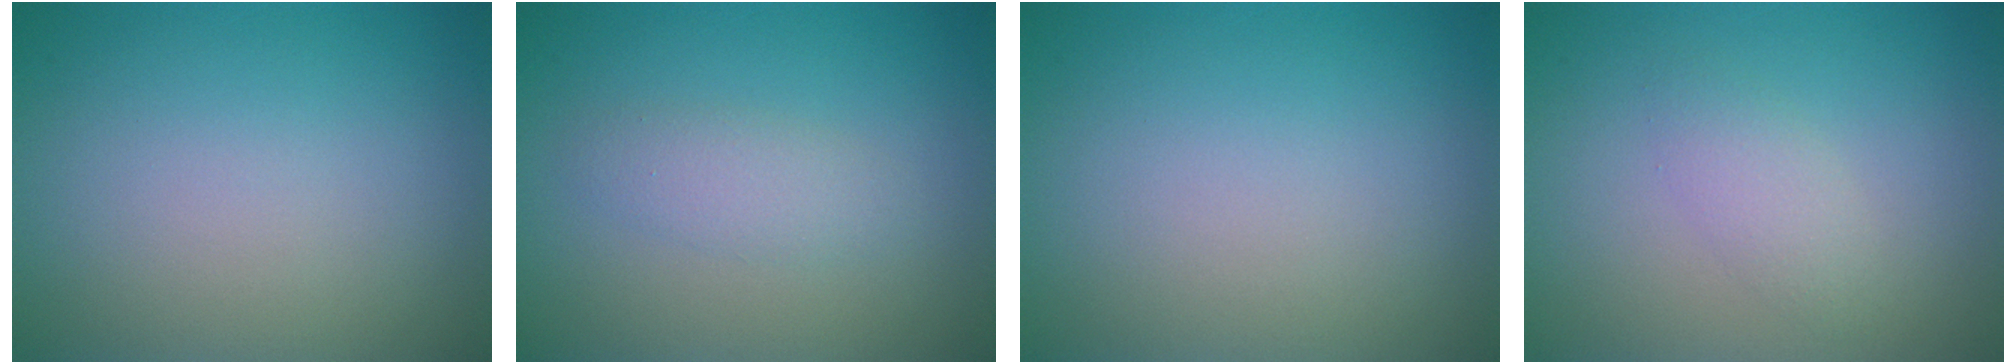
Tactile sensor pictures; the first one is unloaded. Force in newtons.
{"total": 1.8, "press": 1.8, "slide": 0.1}
{"total": 0.0}
{"total": 1.8, "press": 1.8, "slide": 0.0}